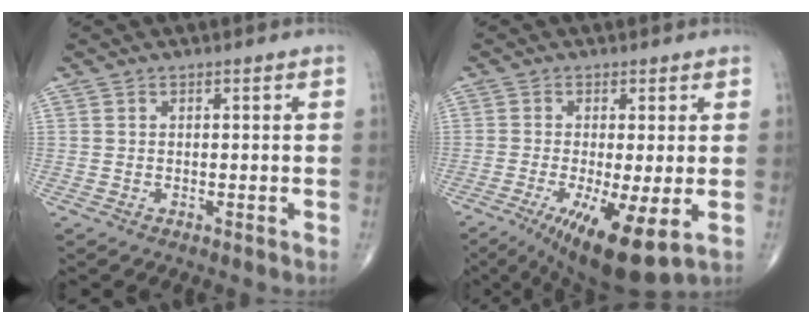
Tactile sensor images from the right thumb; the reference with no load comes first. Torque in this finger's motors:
{"motor_torque": [1.07, 1.70, 0.16, -0.15, 0.13]}